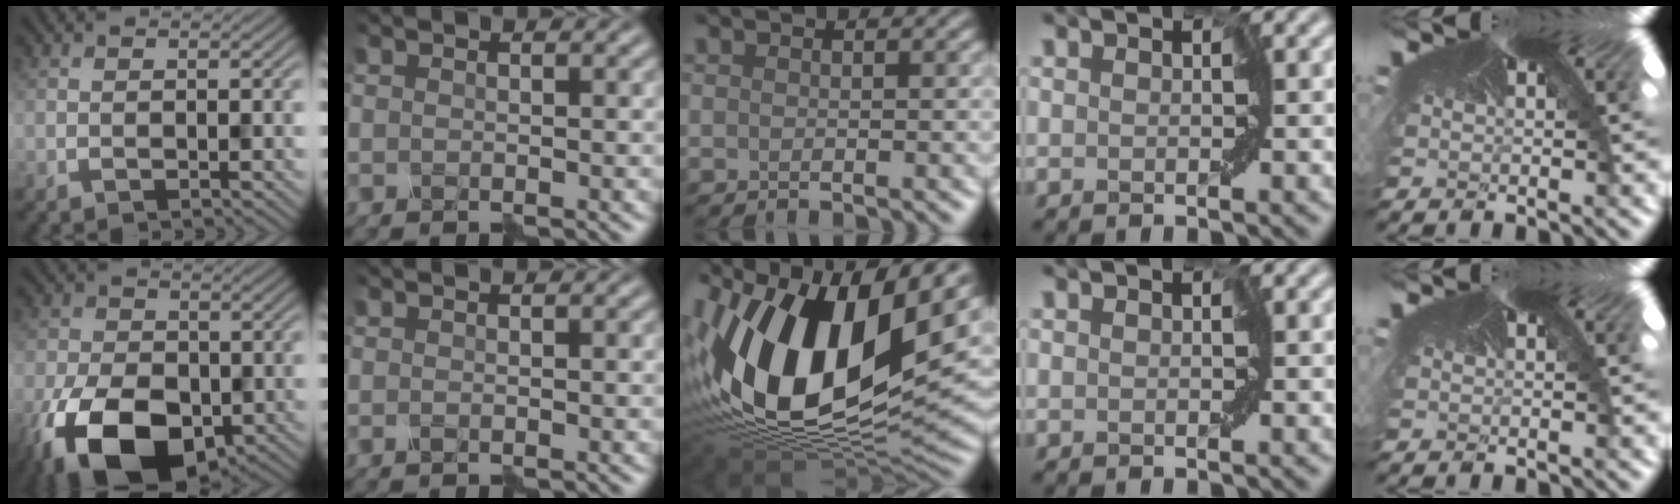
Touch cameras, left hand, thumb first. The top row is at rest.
{"thumb": {"total": 13.8, "force": [-6.6, 8.2, 9.0], "torque": [-0.185, -0.045, -0.110]}, "middle": {"total": 17.8, "force": [3.5, 8.9, 15.0], "torque": [-0.287, 0.012, 0.050]}}